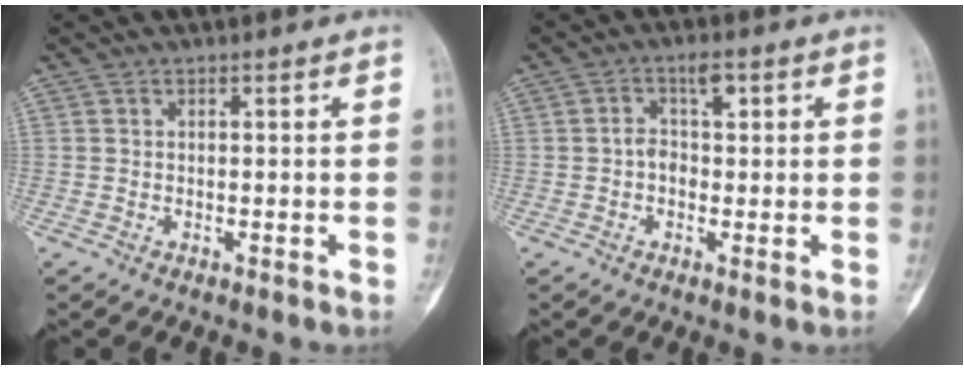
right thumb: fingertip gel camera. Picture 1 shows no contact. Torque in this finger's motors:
{"motor_torque": [0.66, 0.32, 0.66, 0.01, 0.03]}